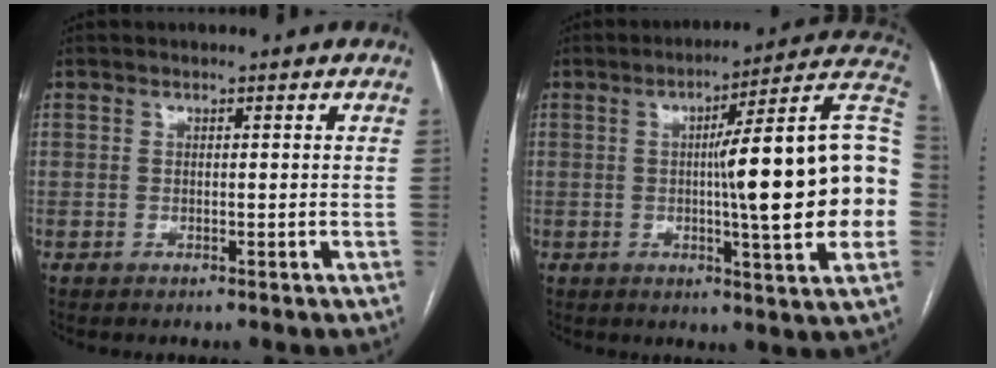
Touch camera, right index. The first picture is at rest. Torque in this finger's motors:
{"motor_torque": [2.14, 0.00, 0.54, 0.19]}